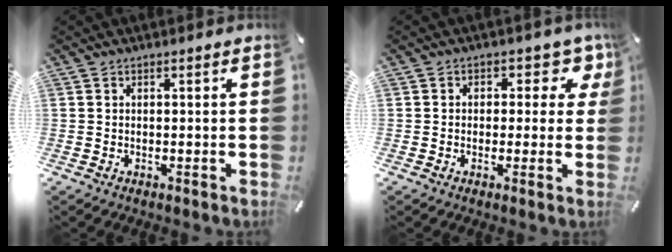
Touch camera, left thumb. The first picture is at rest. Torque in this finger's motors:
{"motor_torque": [0.11, -0.14, 0.04, 0.14, -0.07]}